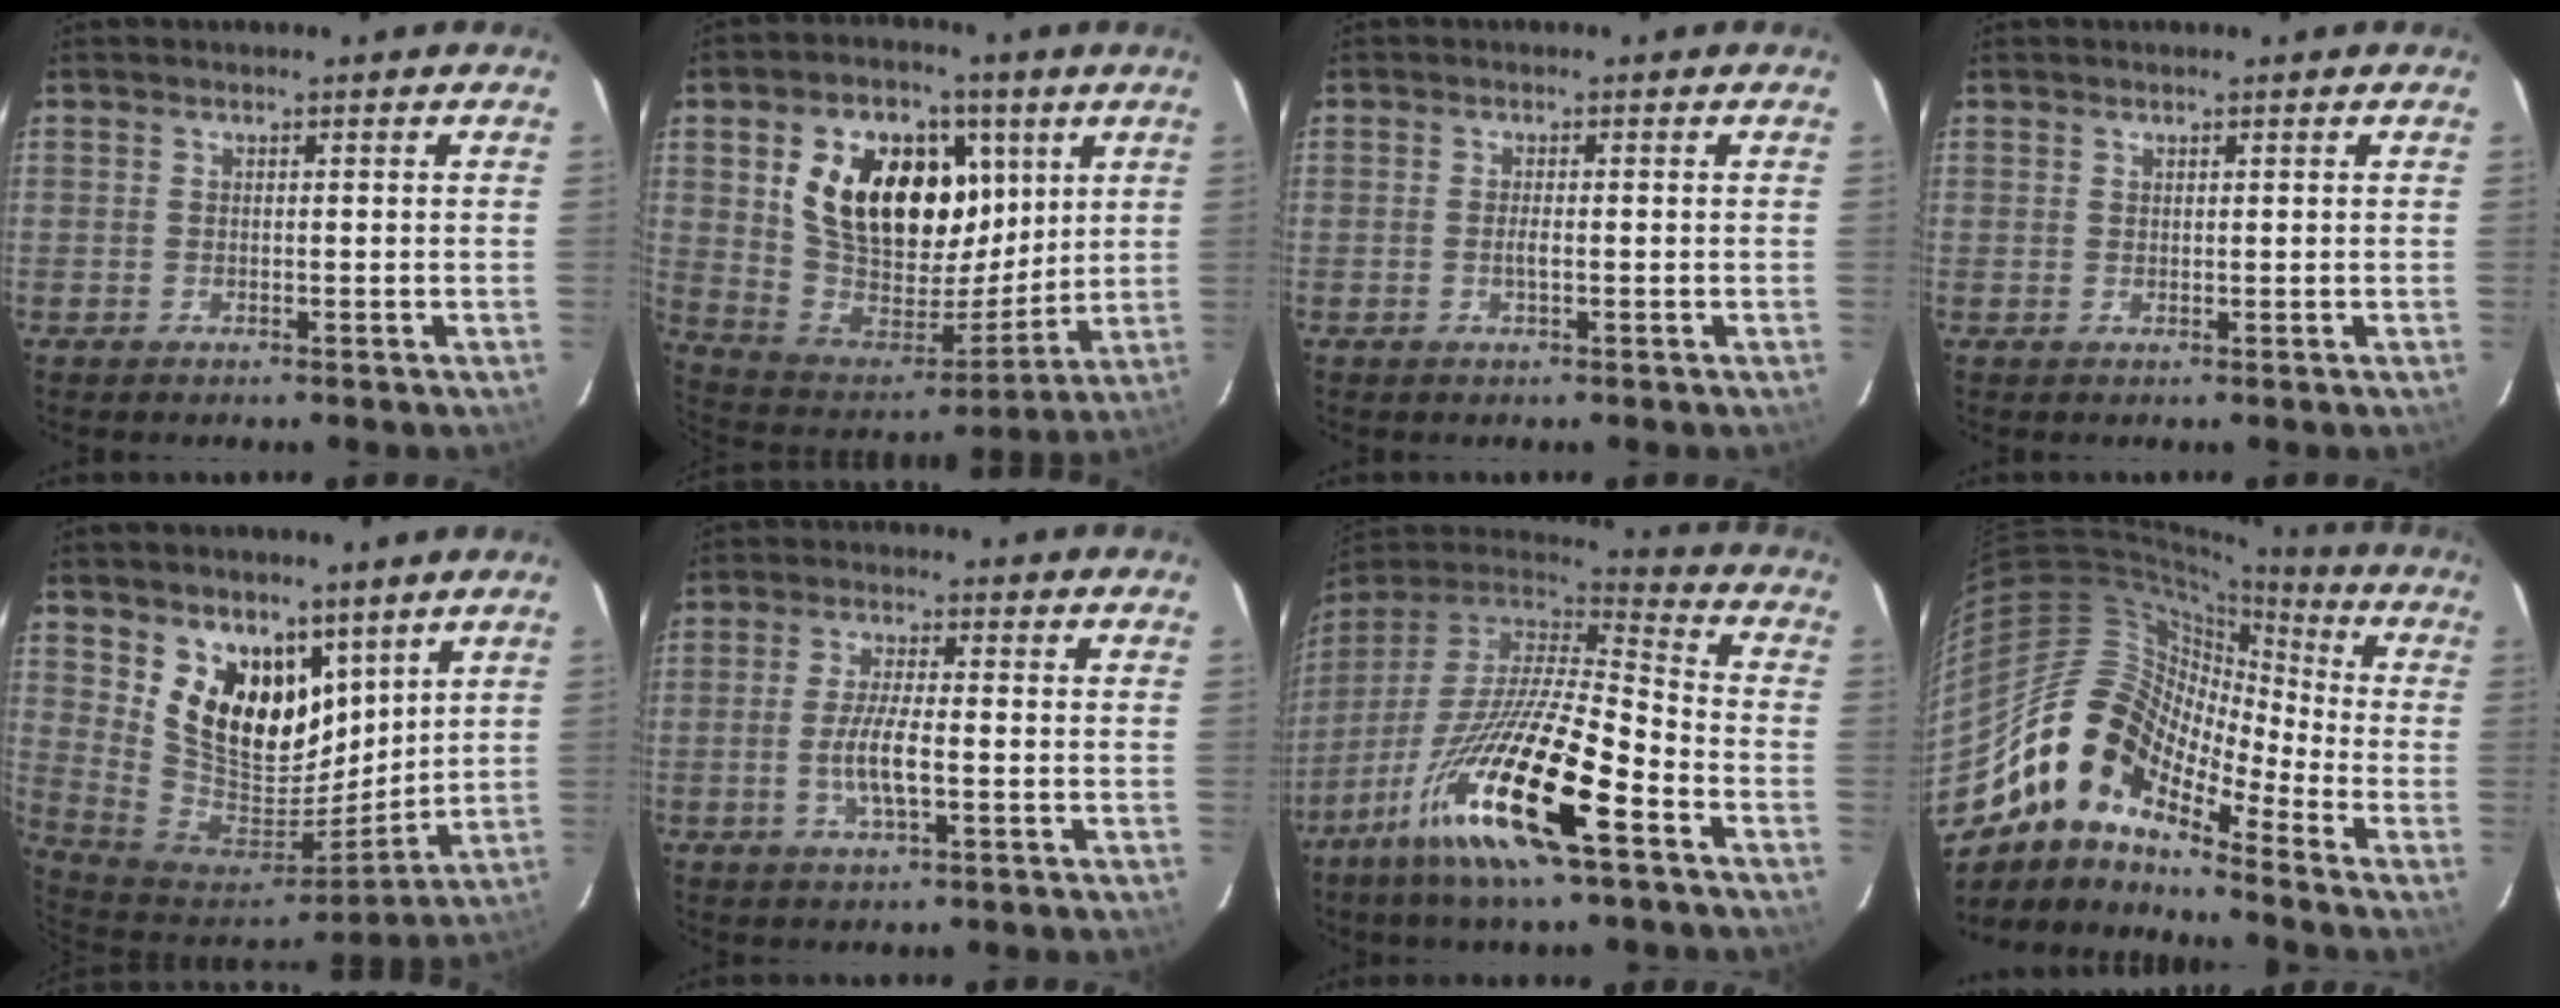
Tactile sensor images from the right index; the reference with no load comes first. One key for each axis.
{"total": 22.9, "fx": 7.6, "fy": 14.5, "fz": 16.0, "tx": -0.312, "ty": 0.025, "tz": 0.149}
{"total": 1.3, "fx": -0.3, "fy": 0.2, "fz": 1.2, "tx": -0.023, "ty": -0.002, "tz": -0.007}
{"total": 0.7, "fx": 0.4, "fy": 0.6, "fz": 0.0, "tx": 0.002, "ty": 0.003, "tz": 0.006}
{"total": 16.2, "fx": 9.1, "fy": 10.3, "fz": 8.6, "tx": -0.173, "ty": -0.012, "tz": 0.184}
{"total": 6.2, "fx": -1.5, "fy": 1.3, "fz": 5.9, "tx": -0.115, "ty": -0.004, "tz": -0.030}
{"total": 23.4, "fx": -12.6, "fy": 4.2, "fz": 19.3, "tx": -0.364, "ty": -0.044, "tz": -0.239}
{"total": 16.2, "fx": -10.6, "fy": 6.8, "fz": 10.2, "tx": -0.166, "ty": 0.001, "tz": -0.217}